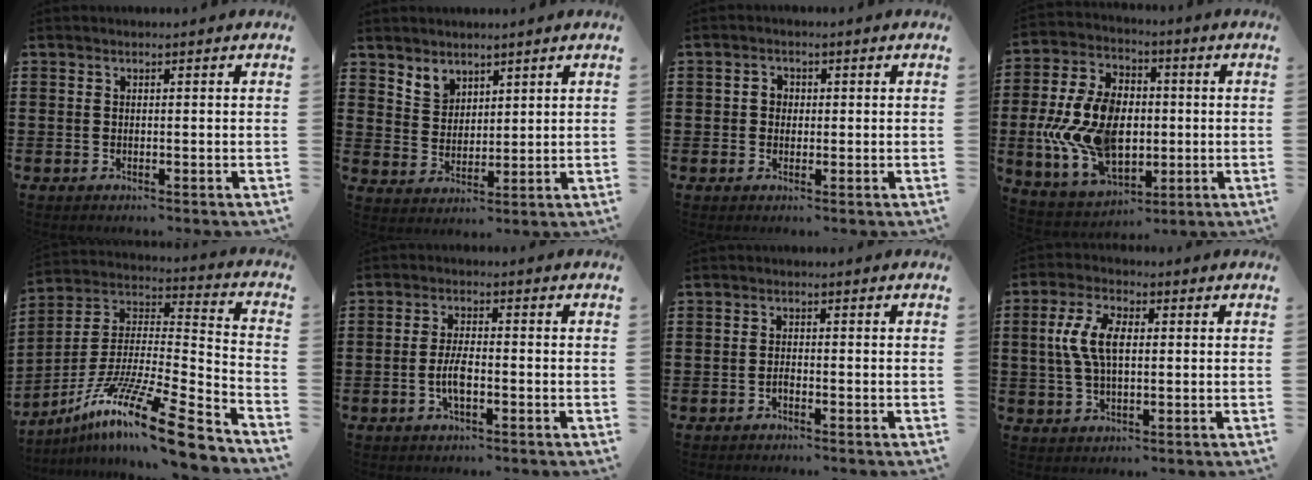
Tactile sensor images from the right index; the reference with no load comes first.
{"total": 4.0, "force": [3.2, 2.4, 0.1], "torque": [-0.016, 0.001, 0.062]}
{"total": 1.9, "force": [0.0, 1.7, 0.8], "torque": [-0.020, 0.008, -0.002]}
{"total": 14.8, "force": [-1.1, 9.9, 10.9], "torque": [-0.263, 0.003, -0.016]}
{"total": 16.7, "force": [-12.1, 1.8, 11.4], "torque": [-0.204, 0.029, -0.219]}
{"total": 4.3, "force": [-1.1, 1.3, 3.9], "torque": [-0.091, -0.005, -0.025]}
{"total": 0.9, "force": [-0.6, 0.3, 0.5], "torque": [-0.013, -0.007, -0.009]}
{"total": 7.2, "force": [0.8, 3.7, 6.1], "torque": [-0.145, 0.009, 0.004]}